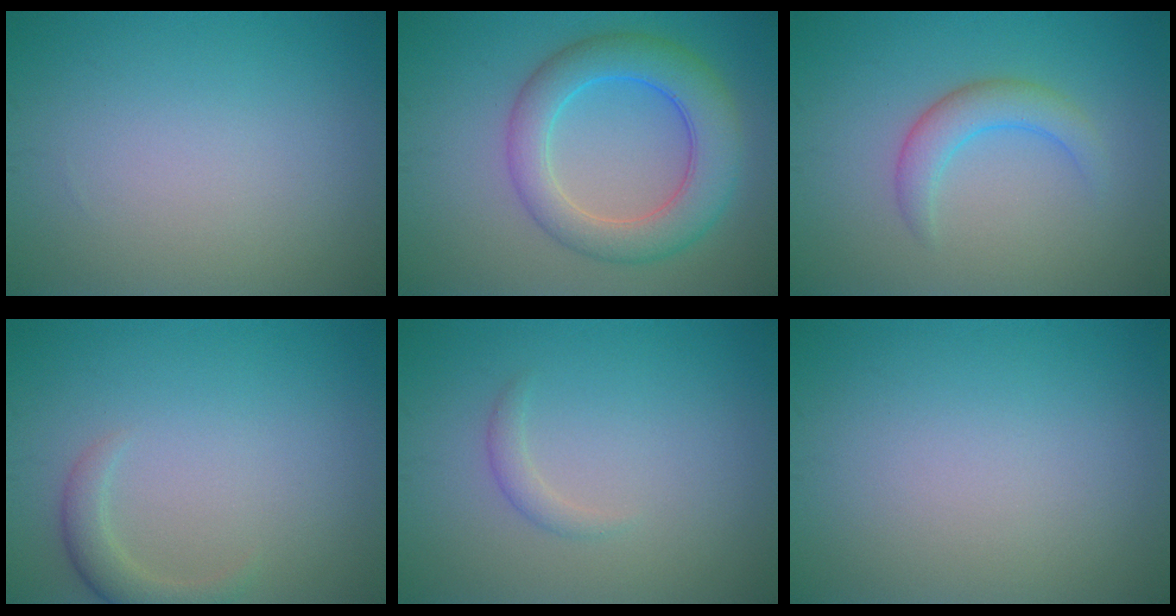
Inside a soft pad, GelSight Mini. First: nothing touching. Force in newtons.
{"total": 6.5, "press": 6.5, "slide": 0.2}
{"total": 2.8, "press": 2.8, "slide": 0.3}
{"total": 2.2, "press": 2.2, "slide": 0.2}
{"total": 1.1, "press": 1.1, "slide": 0.0}
{"total": 0.0}